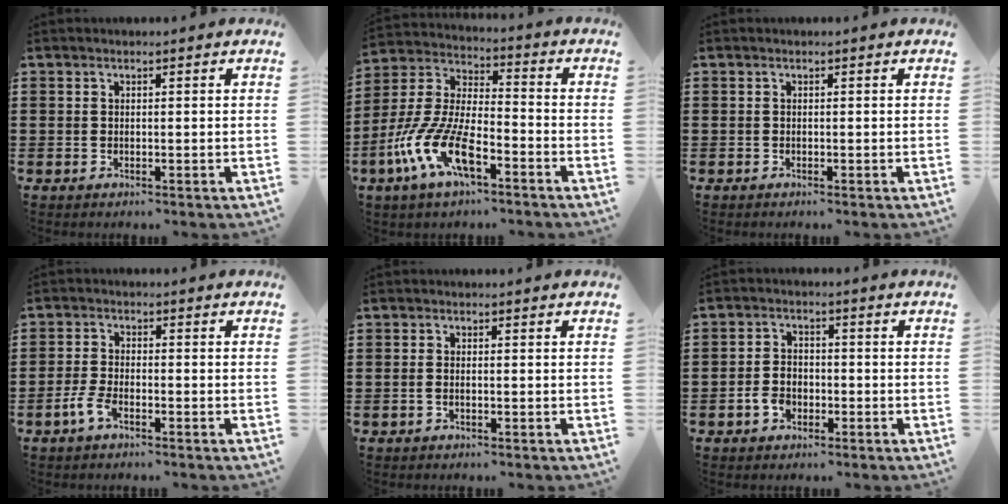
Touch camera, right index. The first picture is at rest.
{"total": 11.5, "force": [-6.3, 4.1, 8.8], "torque": [-0.226, -0.019, -0.130]}
{"total": 0.0}
{"total": 3.2, "force": [-2.0, 1.0, 2.2], "torque": [-0.061, -0.004, -0.044]}
{"total": 0.9, "force": [-0.4, 0.2, 0.8], "torque": [-0.016, -0.005, -0.005]}
{"total": 3.5, "force": [-1.7, 2.4, 1.9], "torque": [-0.048, 0.000, -0.035]}